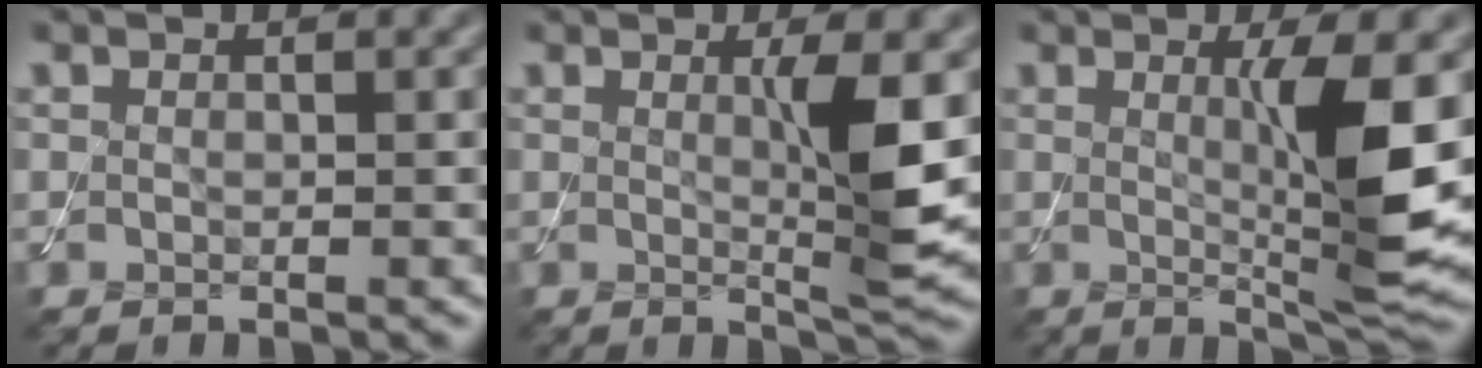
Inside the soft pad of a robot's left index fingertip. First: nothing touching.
{"total": 4.5, "force": [0.5, 0.5, 4.5], "torque": [-0.073, -0.012, 0.011]}
{"total": 6.8, "force": [0.6, 0.9, 6.7], "torque": [-0.108, -0.014, 0.017]}